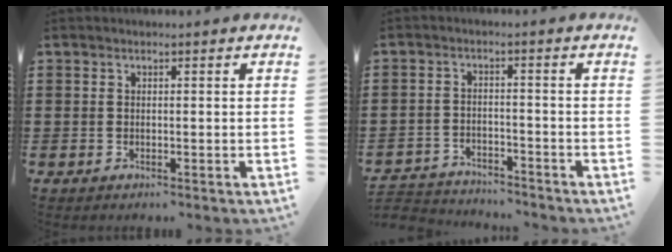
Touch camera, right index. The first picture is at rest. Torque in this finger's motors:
{"motor_torque": [-2.14, 0.00, -1.05, -0.21]}